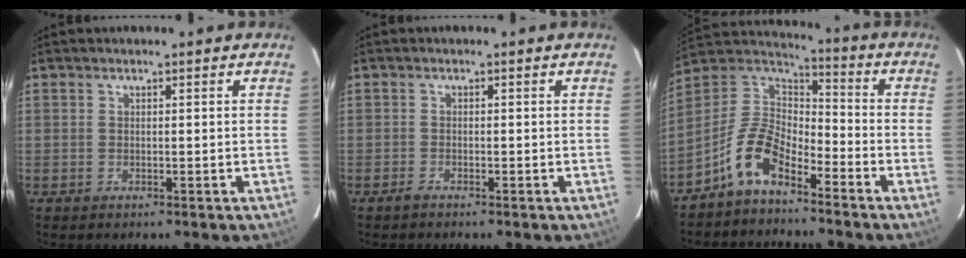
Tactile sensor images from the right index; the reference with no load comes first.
{"total": 0.9, "force": [-0.9, 0.1, 0.3], "torque": [-0.006, -0.002, -0.018]}
{"total": 11.4, "force": [-7.1, 5.2, 7.2], "torque": [-0.159, 0.026, -0.145]}